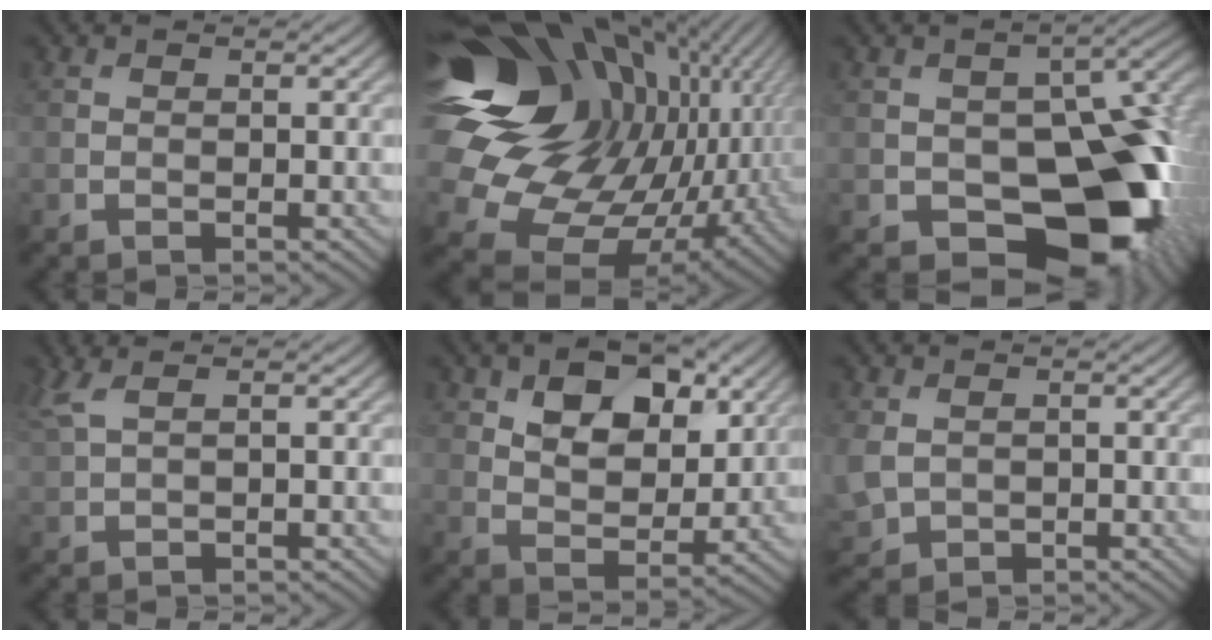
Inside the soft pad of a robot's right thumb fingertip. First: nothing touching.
{"total": 21.7, "force": [4.1, 15.8, 14.4], "torque": [-0.321, -0.029, 0.111]}
{"total": 18.4, "force": [-6.3, 11.7, 12.8], "torque": [-0.145, 0.004, -0.085]}
{"total": 3.1, "force": [1.6, 0.8, 2.5], "torque": [-0.068, 0.016, 0.037]}
{"total": 8.9, "force": [4.2, 5.2, 6.0], "torque": [-0.109, -0.007, 0.068]}
{"total": 3.9, "force": [-0.1, 3.0, 2.5], "torque": [-0.075, -0.009, 0.002]}